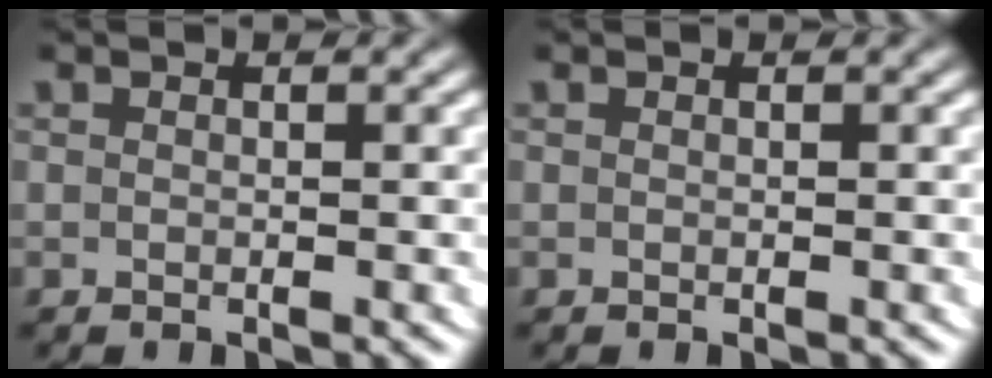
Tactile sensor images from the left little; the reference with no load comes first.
{"total": 0.0}